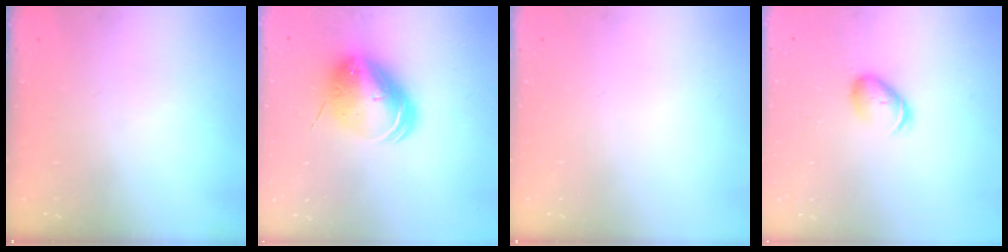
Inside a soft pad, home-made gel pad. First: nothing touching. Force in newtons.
{"total": 13.0, "press": 12.7, "slide": 2.7}
{"total": 0.0}
{"total": 6.8, "press": 6.8, "slide": 0.8}